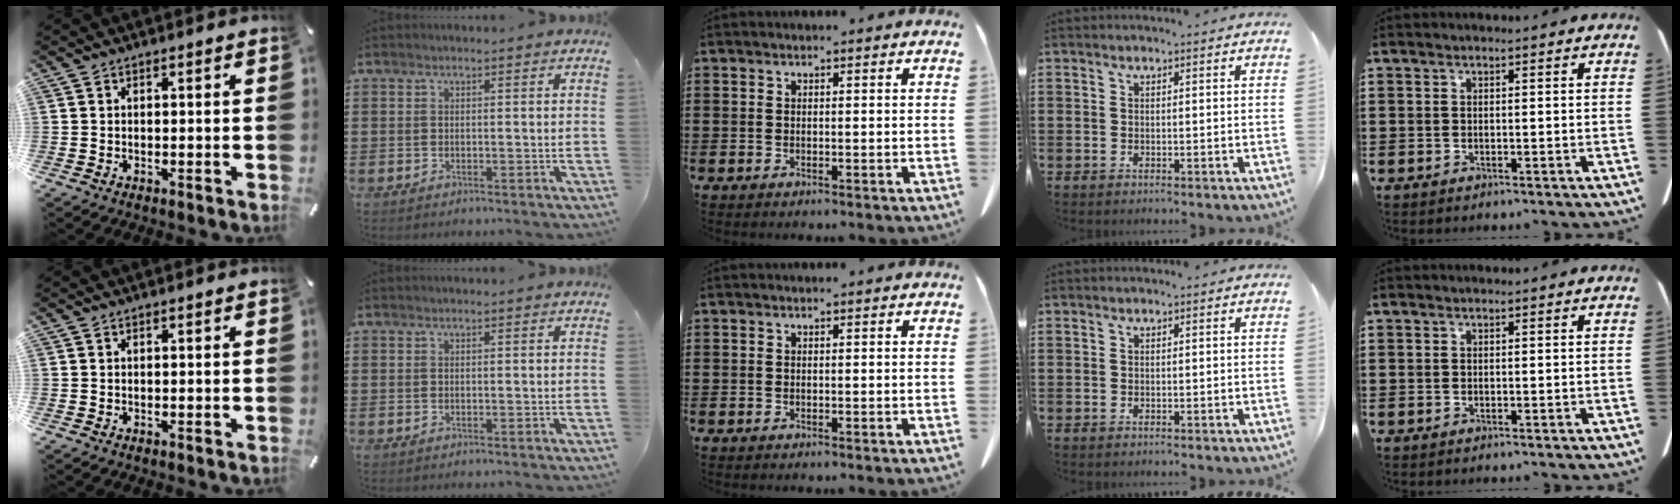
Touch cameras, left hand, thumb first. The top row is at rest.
{}